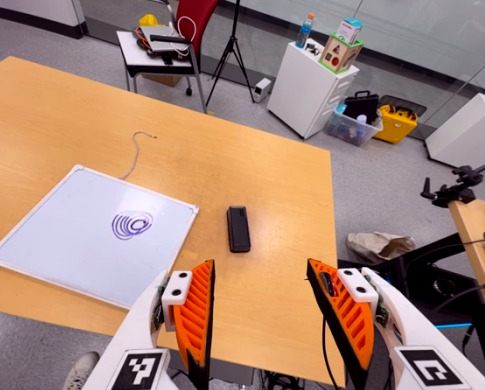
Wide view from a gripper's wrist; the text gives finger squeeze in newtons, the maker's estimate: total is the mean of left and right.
{"total": 0.0}